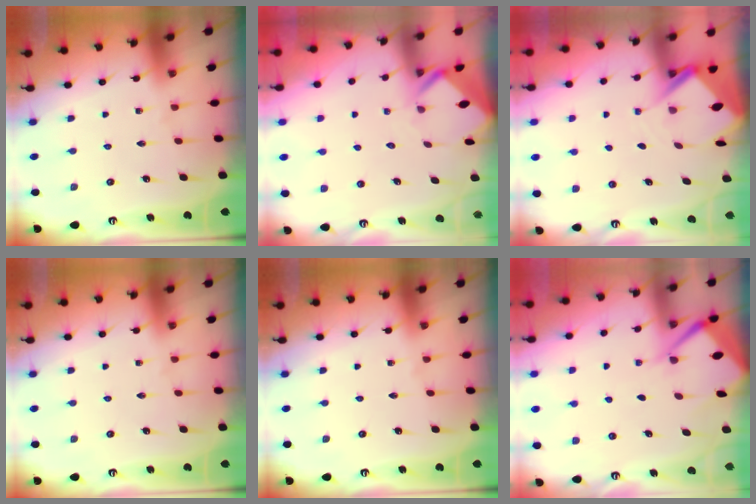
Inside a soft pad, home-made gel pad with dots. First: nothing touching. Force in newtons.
{"total": 2.6, "press": 2.6, "slide": 0.1}
{"total": 4.3, "press": 4.3, "slide": 0.3}
{"total": 0.0}
{"total": 0.0}
{"total": 5.5, "press": 5.5, "slide": 0.7}